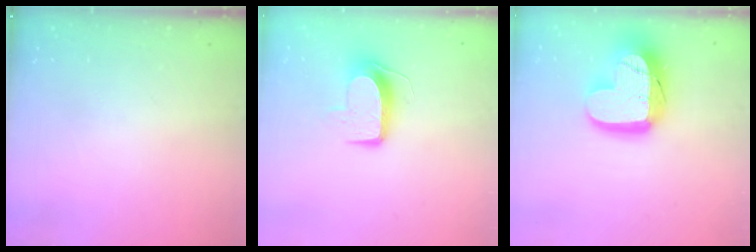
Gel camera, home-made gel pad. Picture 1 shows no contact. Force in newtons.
{"total": 9.1, "press": 9.1, "slide": 0.1}
{"total": 18.3, "press": 18.2, "slide": 1.4}